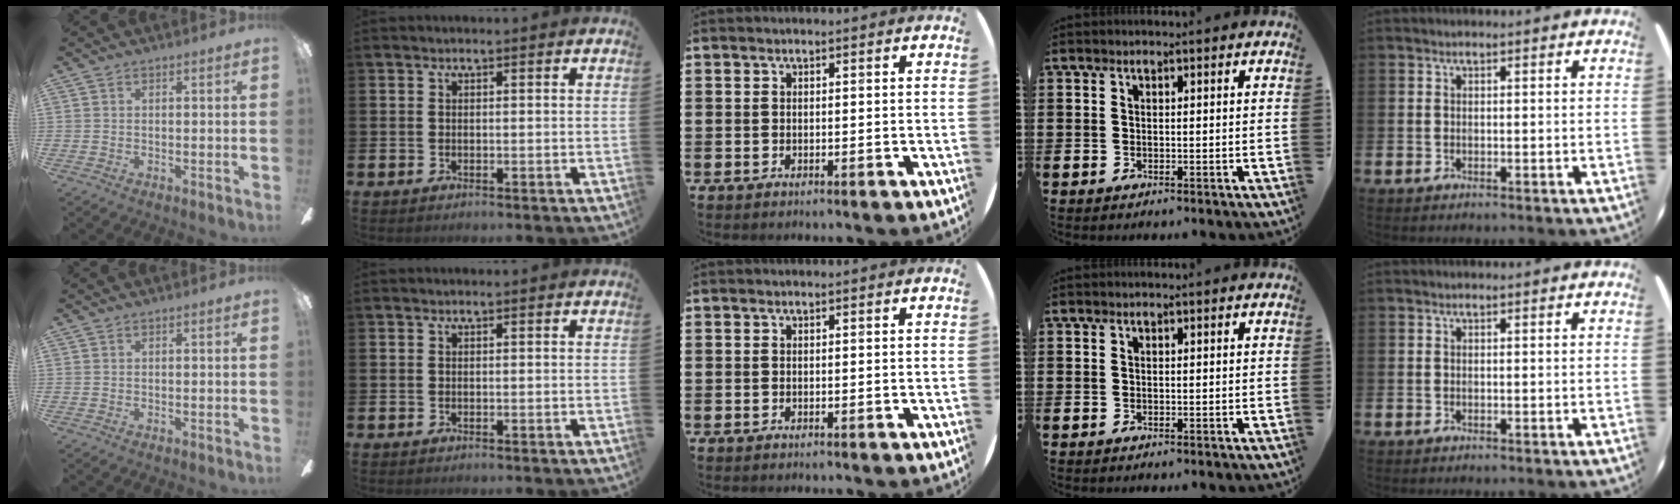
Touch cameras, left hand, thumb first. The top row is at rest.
{}